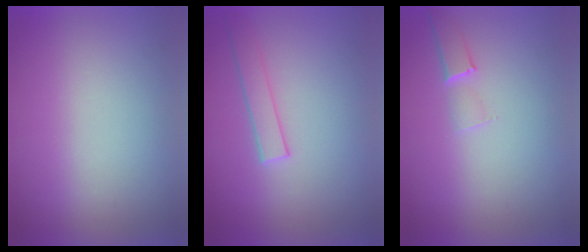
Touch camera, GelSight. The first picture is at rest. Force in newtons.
{"total": 1.5}
{"total": 1.0}